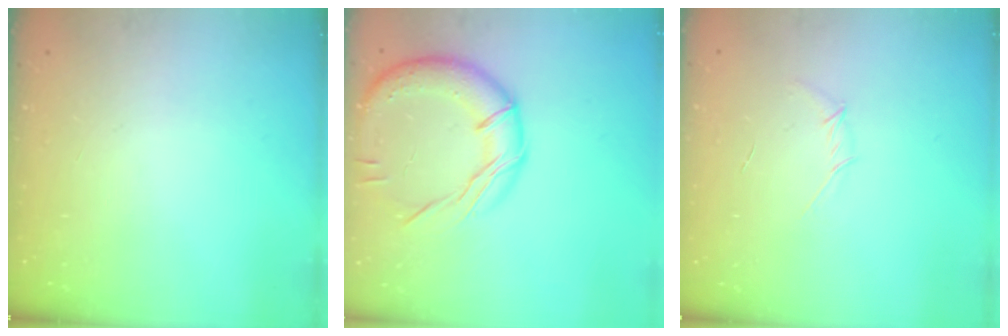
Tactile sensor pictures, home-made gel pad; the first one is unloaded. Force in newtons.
{"total": 17.0, "press": 16.9, "slide": 1.0}
{"total": 3.7, "press": 3.7, "slide": 0.6}